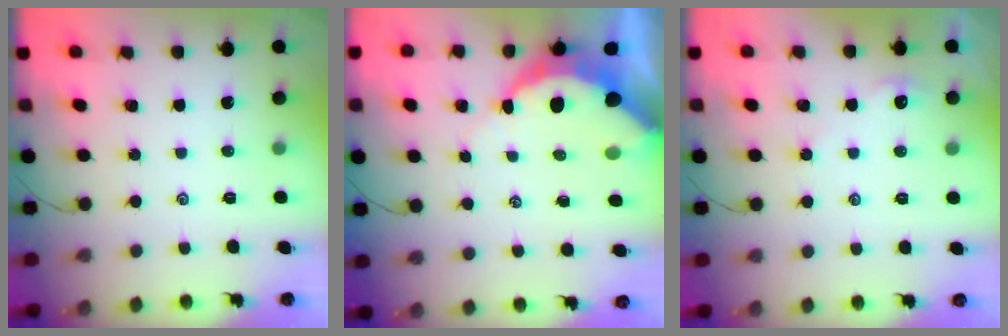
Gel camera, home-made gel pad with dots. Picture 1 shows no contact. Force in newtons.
{"total": 10.1, "press": 10.0, "slide": 1.0}
{"total": 2.9, "press": 2.9, "slide": 0.4}